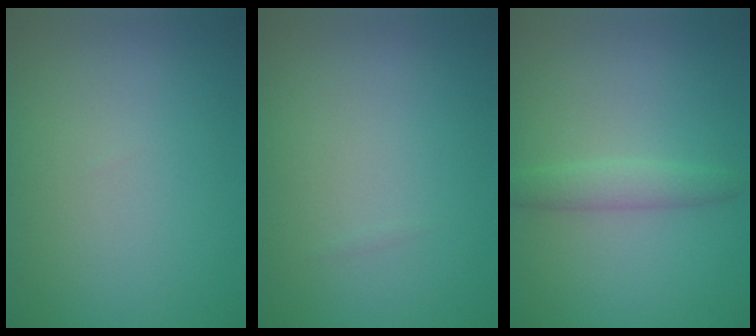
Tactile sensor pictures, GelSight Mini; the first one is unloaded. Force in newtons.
{"total": 0.0}
{"total": 1.9, "press": 1.9, "slide": 0.2}